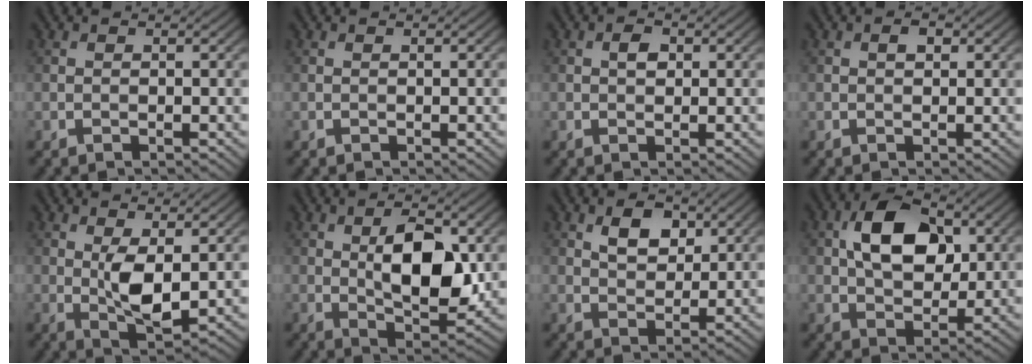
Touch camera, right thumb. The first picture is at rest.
{"total": 0.0}
{"total": 1.7, "force": [0.3, 1.1, 1.2], "torque": [-0.023, 0.002, 0.003]}
{"total": 1.2, "force": [0.4, 0.7, 1.0], "torque": [-0.015, 0.001, 0.005]}
{"total": 5.1, "force": [0.6, 2.0, 4.7], "torque": [-0.099, -0.008, 0.017]}
{"total": 9.3, "force": [1.3, 4.4, 8.1], "torque": [-0.135, -0.002, 0.026]}
{"total": 4.4, "force": [2.1, 2.6, 2.8], "torque": [-0.053, -0.002, 0.039]}
{"total": 9.7, "force": [2.5, 6.0, 7.3], "torque": [-0.136, 0.011, 0.040]}